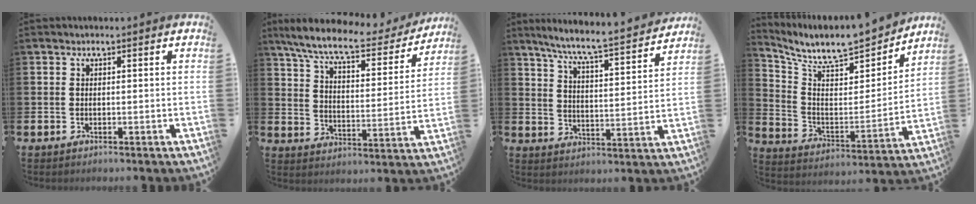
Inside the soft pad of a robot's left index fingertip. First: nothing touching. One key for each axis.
{"total": 8.8, "fx": 7.7, "fy": 1.4, "fz": 4.1, "tx": -0.108, "ty": -0.048, "tz": 0.127}
{"total": 7.3, "fx": 6.7, "fy": -0.1, "fz": 2.9, "tx": -0.086, "ty": -0.050, "tz": 0.112}
{"total": 8.7, "fx": 8.0, "fy": 1.8, "fz": 2.8, "tx": -0.091, "ty": -0.064, "tz": 0.135}